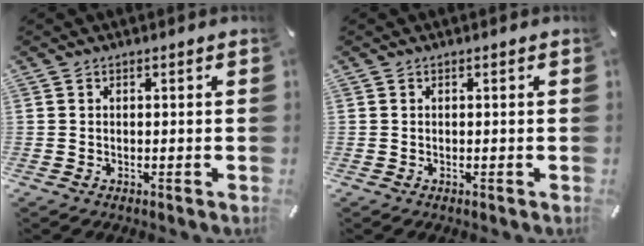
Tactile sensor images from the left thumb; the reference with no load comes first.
{"total": 0.0}